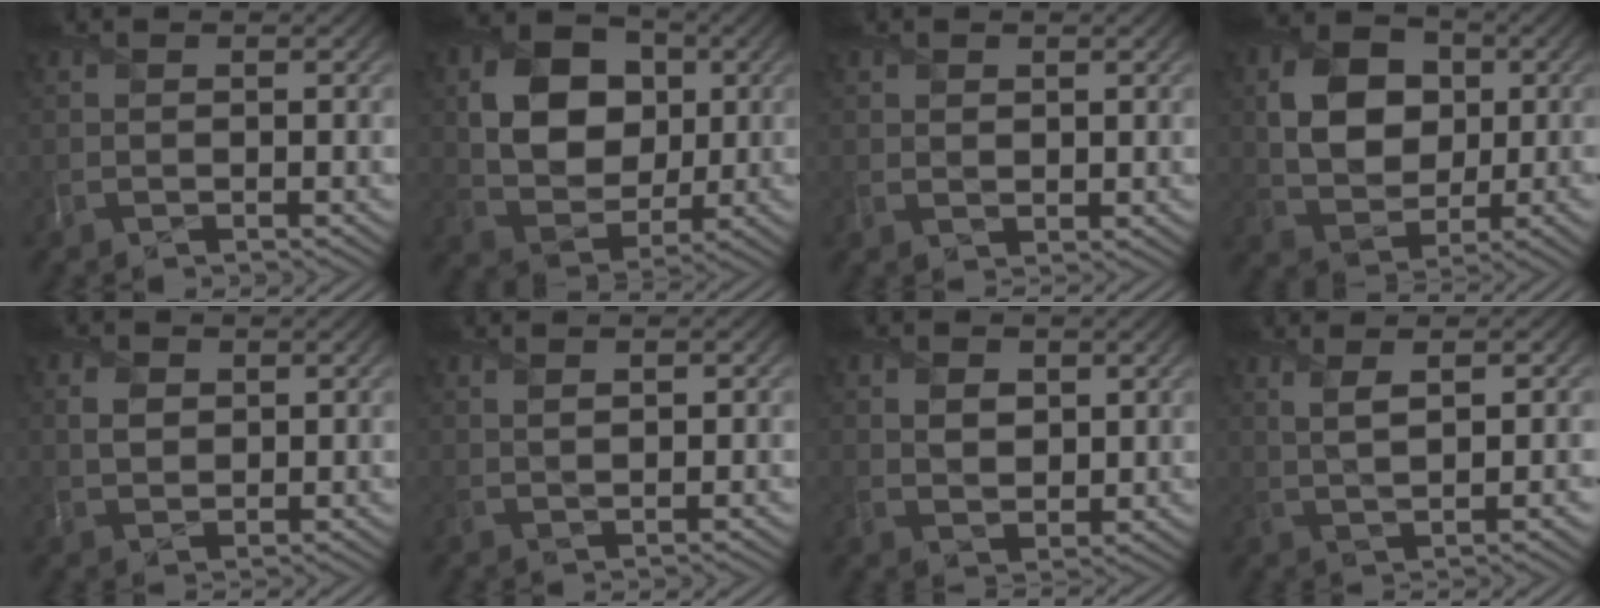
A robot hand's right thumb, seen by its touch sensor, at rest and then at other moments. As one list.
[{"total": 9.7, "force": [2.2, 7.3, 5.9], "torque": [-0.127, 0.003, 0.031]}, {"total": 1.3, "force": [0.9, 0.9, 0.4], "torque": [-0.008, -0.002, 0.020]}, {"total": 8.5, "force": [1.6, 6.3, 5.5], "torque": [-0.110, 0.006, 0.025]}, {"total": 2.5, "force": [1.0, 1.8, 1.4], "torque": [-0.033, 0.001, 0.018]}, {"total": 1.4, "force": [0.8, 0.1, 1.2], "torque": [-0.019, 0.002, 0.016]}, {"total": 3.6, "force": [1.6, 2.5, 2.0], "torque": [-0.045, -0.004, 0.026]}, {"total": 4.9, "force": [1.7, 1.1, 4.5], "torque": [-0.069, 0.016, 0.026]}]